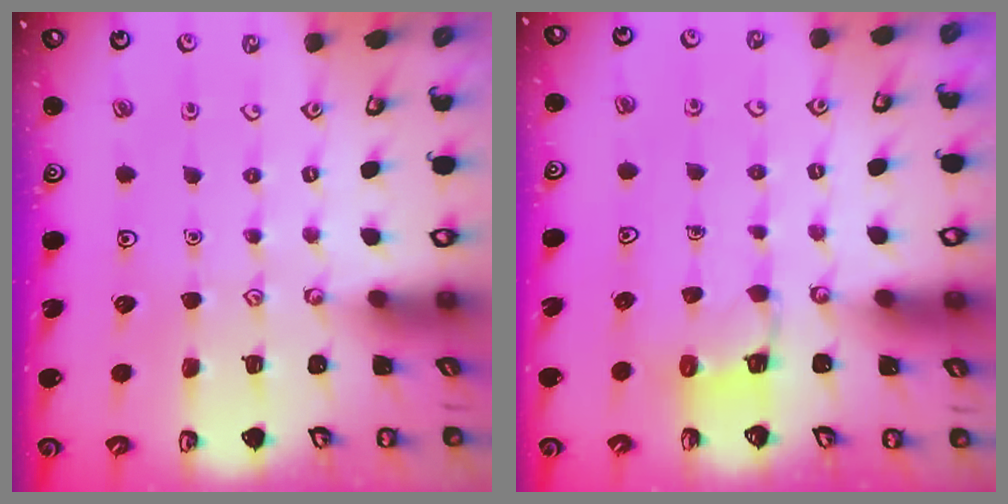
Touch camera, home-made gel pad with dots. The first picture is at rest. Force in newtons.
{"total": 2.9, "press": 2.9, "slide": 0.3}